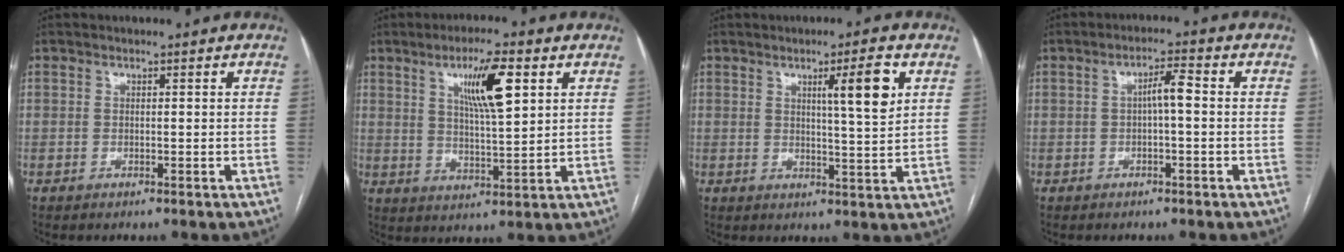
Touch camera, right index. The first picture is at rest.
{"total": 9.4, "force": [4.0, 1.2, 8.4], "torque": [-0.147, 0.003, 0.068]}
{"total": 6.7, "force": [2.7, -0.1, 6.2], "torque": [-0.093, -0.004, 0.040]}
{"total": 3.4, "force": [0.0, 0.5, 3.4], "torque": [-0.056, 0.010, -0.001]}